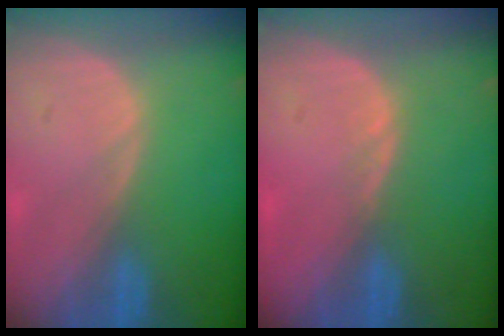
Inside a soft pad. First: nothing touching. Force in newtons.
{"total": 0.7, "press": 0.7, "slide": 0.2}